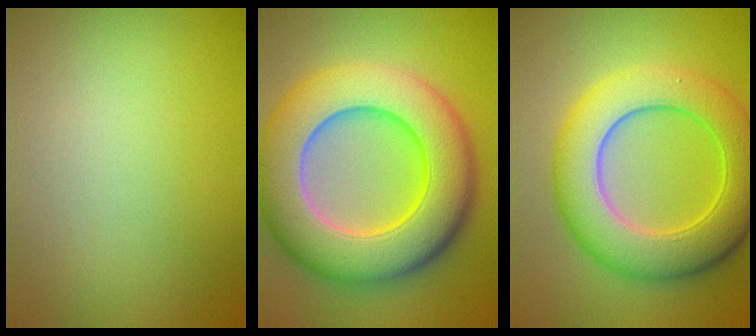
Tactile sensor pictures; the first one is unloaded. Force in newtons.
{"total": 12.8, "press": 12.8, "slide": 0.6}
{"total": 8.9, "press": 8.9, "slide": 0.3}